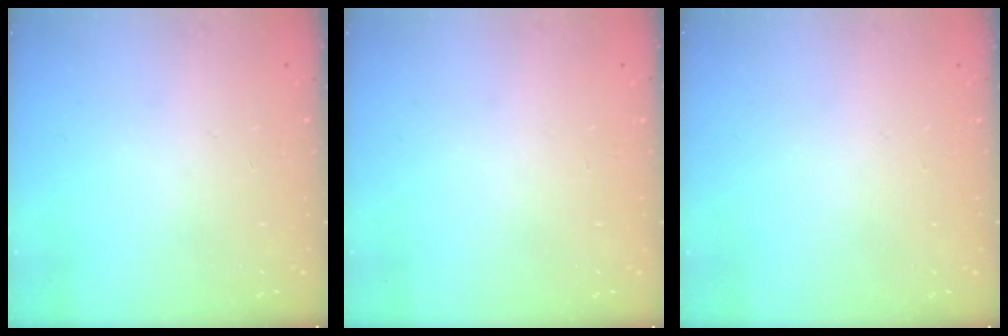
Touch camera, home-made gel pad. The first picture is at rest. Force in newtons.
{"total": 0.0}
{"total": 0.0}